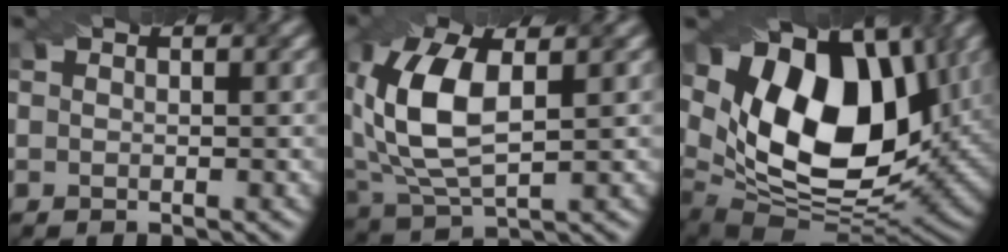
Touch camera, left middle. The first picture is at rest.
{"total": 8.6, "force": [1.3, 4.5, 7.2], "torque": [-0.169, 0.004, 0.025]}
{"total": 16.7, "force": [4.8, 9.9, 12.6], "torque": [-0.200, -0.001, 0.082]}